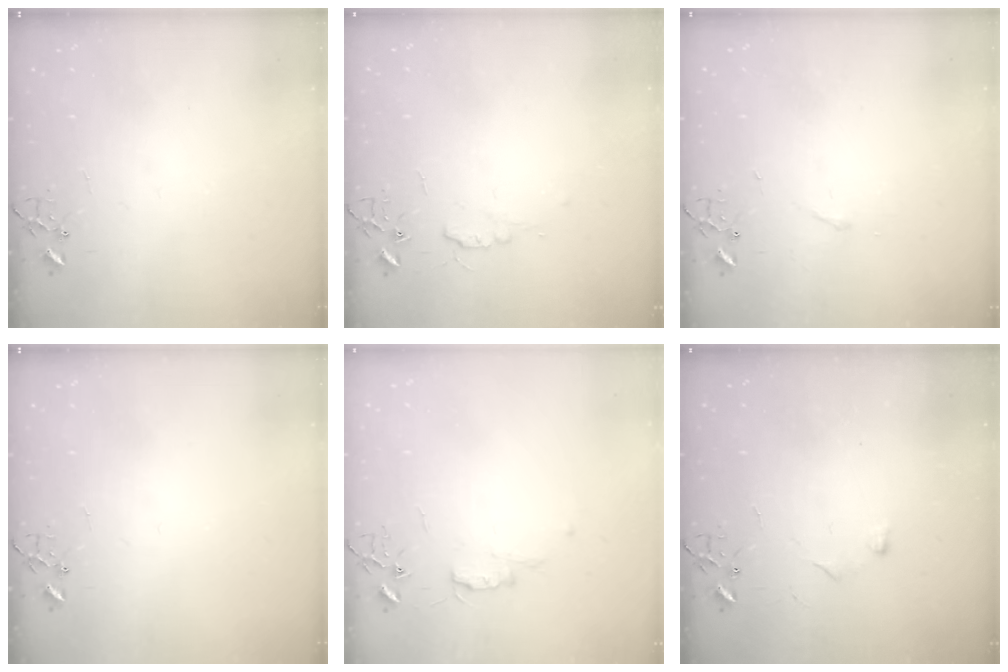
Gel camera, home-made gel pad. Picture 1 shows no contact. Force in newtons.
{"total": 5.6, "press": 5.5, "slide": 0.7}
{"total": 2.9, "press": 2.9, "slide": 0.5}
{"total": 0.0}
{"total": 5.8, "press": 5.7, "slide": 0.7}
{"total": 4.3, "press": 4.3, "slide": 0.6}